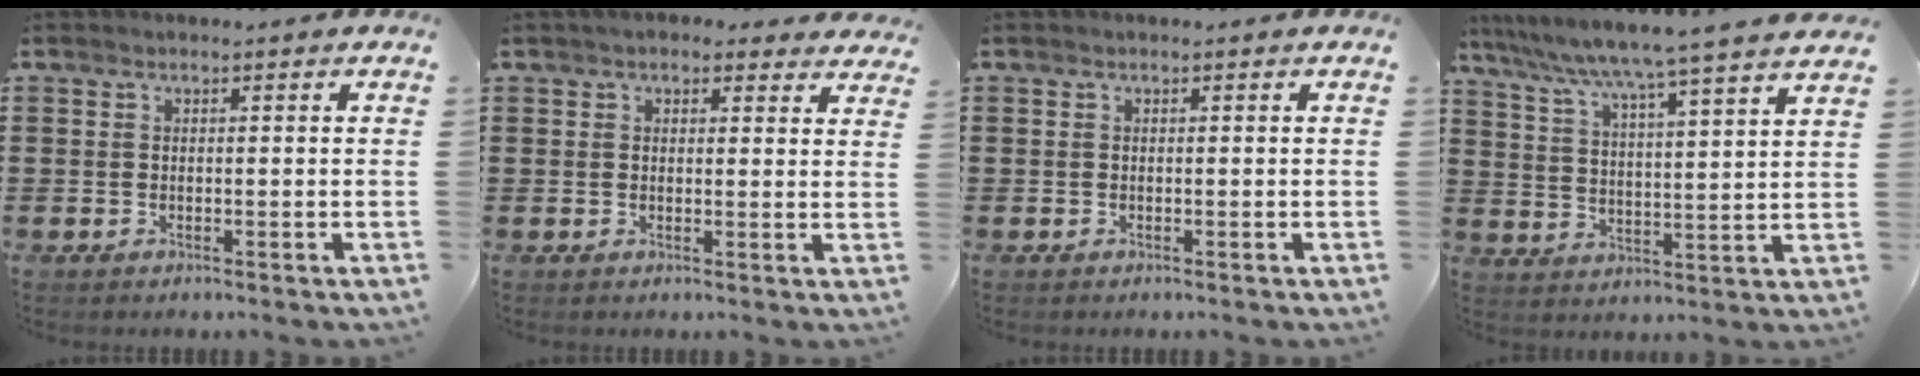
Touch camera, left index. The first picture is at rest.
{"total": 2.9, "force": [2.4, 1.2, 1.1], "torque": [-0.019, -0.001, 0.043]}
{"total": 0.0}
{"total": 5.8, "force": [5.2, -1.5, 2.2], "torque": [-0.067, -0.047, 0.079]}